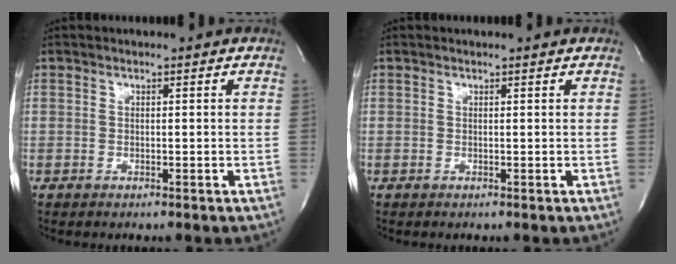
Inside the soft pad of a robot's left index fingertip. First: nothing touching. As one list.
[{"total": 0.0}]